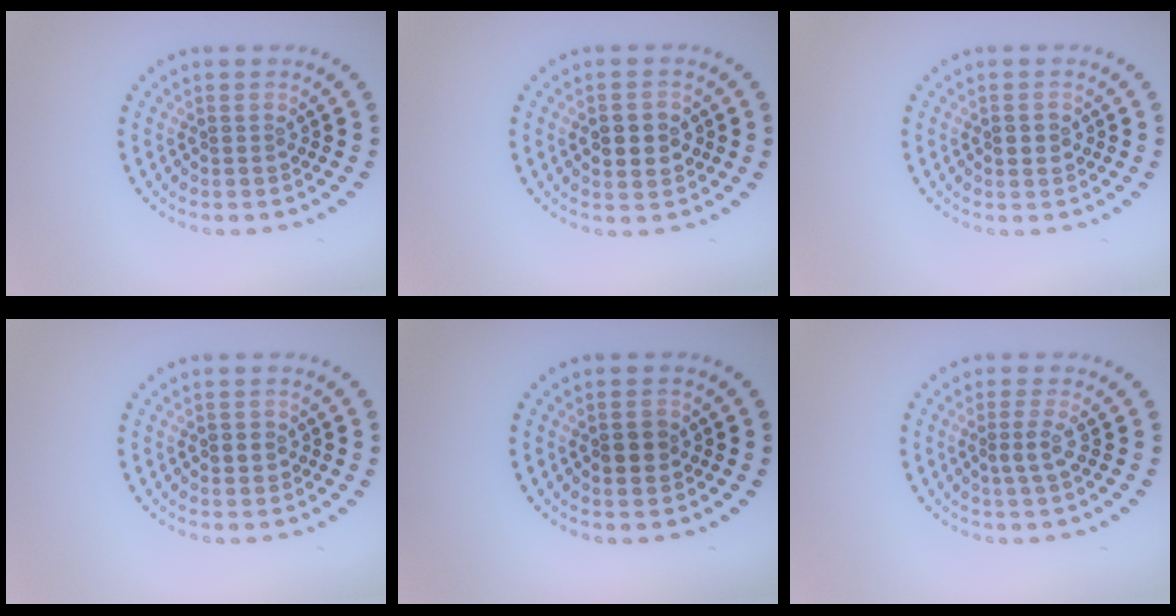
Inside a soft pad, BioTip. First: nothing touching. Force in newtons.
{"total": 3.1, "press": 3.1, "slide": 0.2}
{"total": 1.1, "press": 1.1, "slide": 0.1}
{"total": 1.1, "press": 1.1, "slide": 0.3}
{"total": 1.6, "press": 1.6, "slide": 0.2}
{"total": 2.0, "press": 1.4, "slide": 1.4}